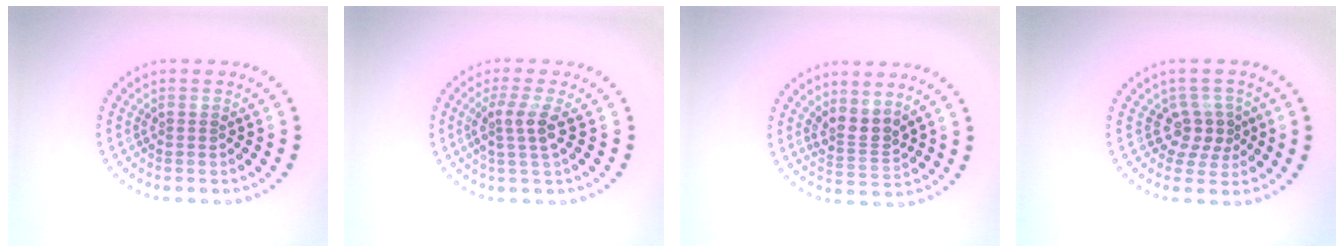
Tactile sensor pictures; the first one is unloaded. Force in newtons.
{"total": 2.7, "press": 2.0, "slide": 1.8}
{"total": 2.6, "press": 1.9, "slide": 1.7}
{"total": 2.5, "press": 2.0, "slide": 1.5}